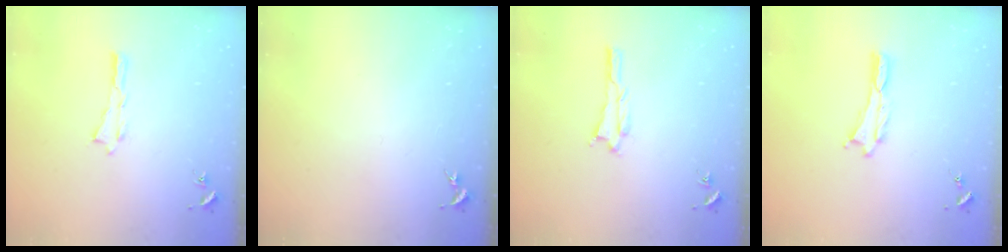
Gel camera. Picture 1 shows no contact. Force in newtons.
{"total": 0.0}
{"total": 1.1, "press": 1.1, "slide": 0.1}
{"total": 0.0}